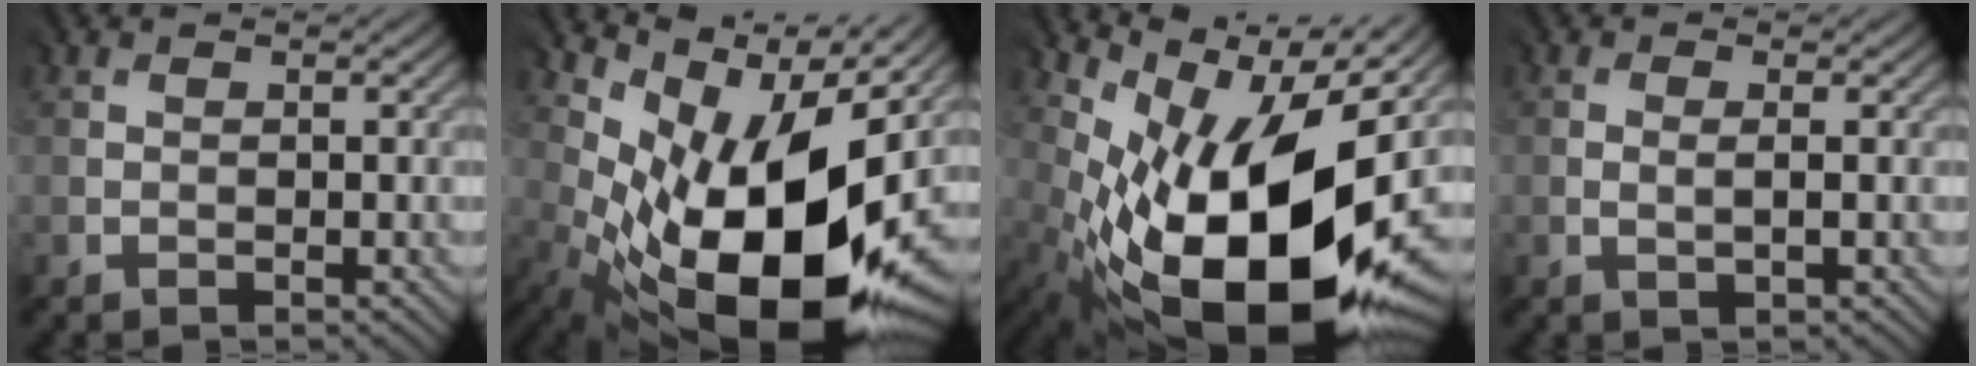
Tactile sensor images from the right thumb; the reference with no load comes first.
{"total": 16.8, "force": [-0.7, 7.7, 14.9], "torque": [-0.239, -0.028, 0.008]}
{"total": 18.1, "force": [-2.0, 8.5, 15.9], "torque": [-0.260, -0.018, -0.028]}
{"total": 0.6, "force": [-0.2, -0.2, 0.6], "torque": [-0.015, -0.002, -0.001]}